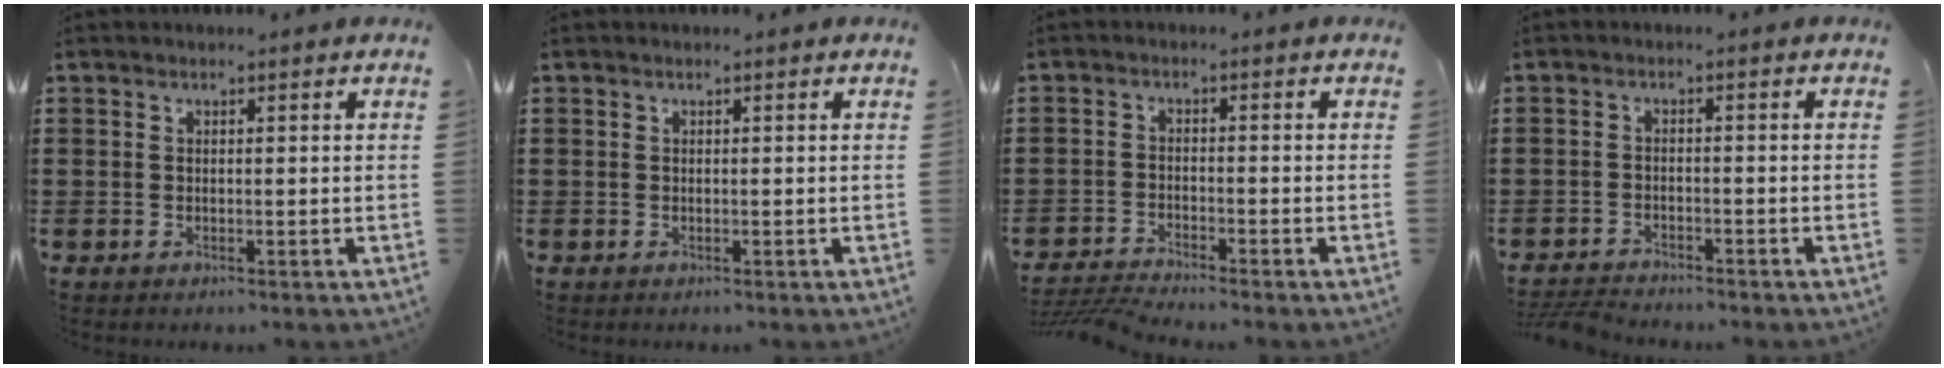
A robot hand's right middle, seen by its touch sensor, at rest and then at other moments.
{"total": 0.0}
{"total": 3.2, "force": [-3.1, -0.1, 0.8], "torque": [-0.029, -0.006, -0.069]}
{"total": 3.2, "force": [-3.1, 0.4, 0.6], "torque": [-0.018, 0.001, -0.067]}